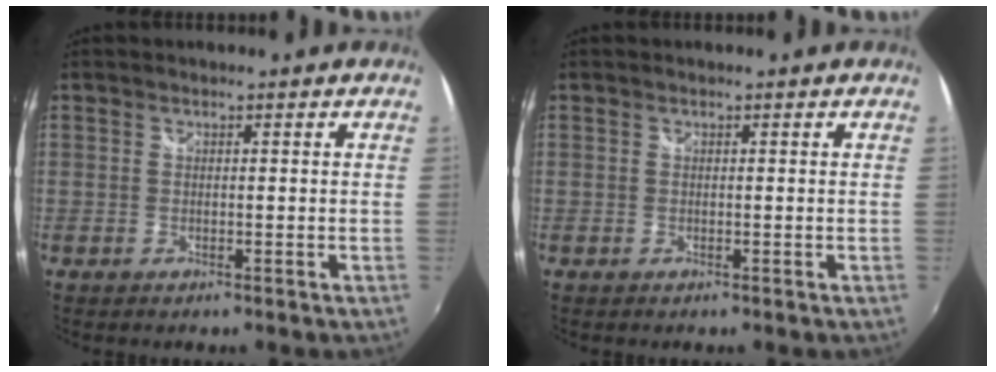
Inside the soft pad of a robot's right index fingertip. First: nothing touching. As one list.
[{"total": 0.0}]